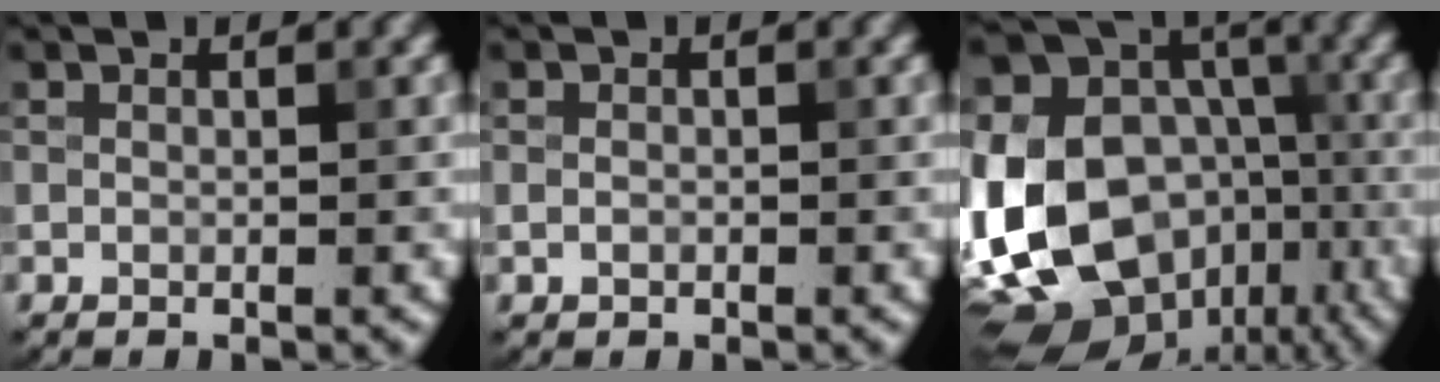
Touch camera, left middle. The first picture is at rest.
{"total": 0.7, "force": [-0.2, 0.5, 0.4], "torque": [-0.007, -0.001, -0.005]}
{"total": 17.2, "force": [-3.7, 13.0, 10.7], "torque": [-0.236, -0.013, -0.055]}